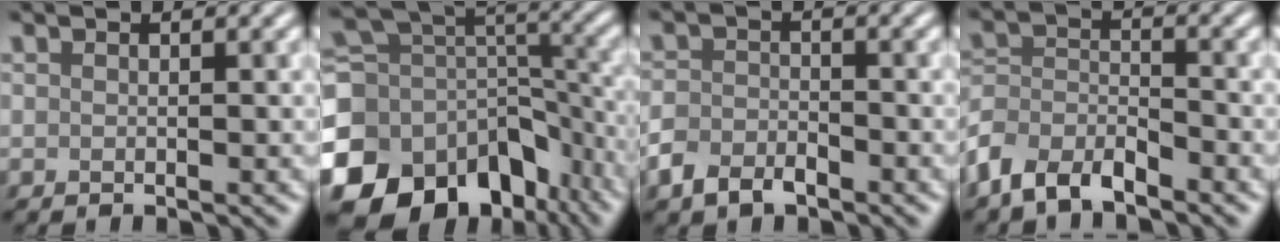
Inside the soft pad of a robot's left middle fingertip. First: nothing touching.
{"total": 15.2, "force": [-7.9, 10.8, 7.2], "torque": [-0.190, -0.014, -0.125]}
{"total": 3.1, "force": [-2.1, 1.7, 1.4], "torque": [-0.028, -0.002, -0.049]}
{"total": 5.2, "force": [-4.0, 2.3, 2.3], "torque": [-0.044, -0.002, -0.089]}